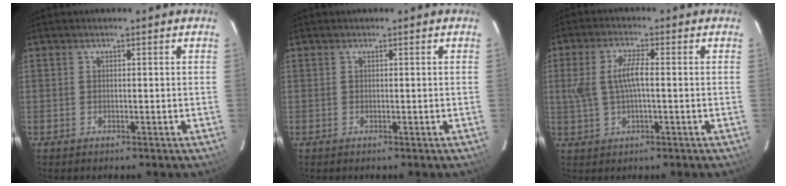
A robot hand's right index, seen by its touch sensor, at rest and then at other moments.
{"total": 0.0}
{"total": 6.4, "force": [0.1, 2.1, 6.0], "torque": [-0.122, 0.008, 0.007]}